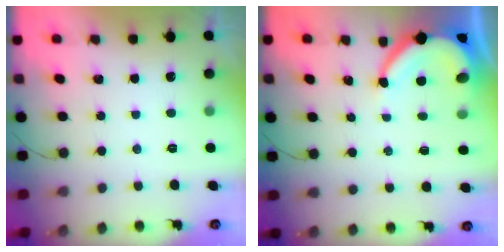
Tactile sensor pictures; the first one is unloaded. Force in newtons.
{"total": 7.6, "press": 7.6, "slide": 0.6}